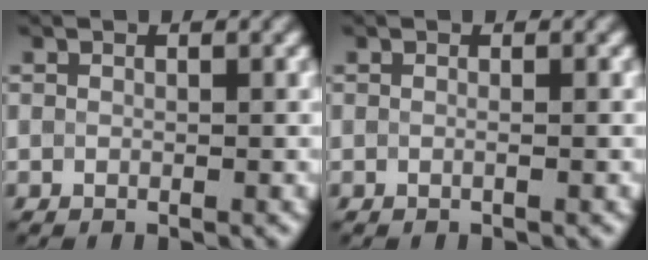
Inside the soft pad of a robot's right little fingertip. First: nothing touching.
{"total": 0.5, "force": [-0.1, 0.1, 0.5], "torque": [-0.008, -0.002, -0.003]}